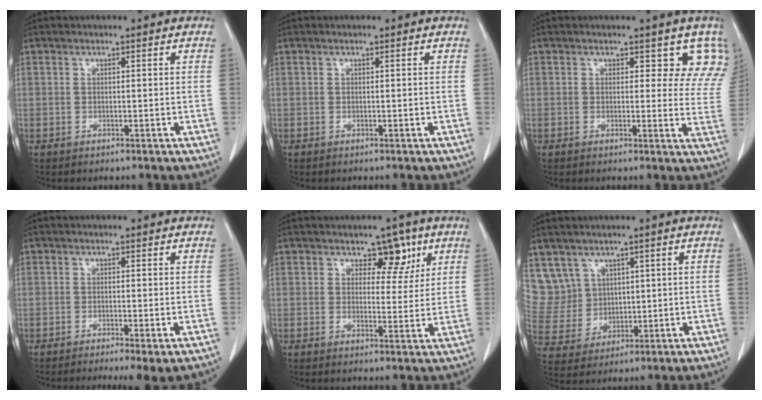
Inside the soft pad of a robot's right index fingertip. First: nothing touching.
{"total": 0.0}
{"total": 6.4, "force": [5.1, 3.4, 1.9], "torque": [0.010, -0.014, 0.029]}
{"total": 4.5, "force": [-2.8, 0.4, 3.4], "torque": [-0.045, -0.012, -0.039]}
{"total": 4.8, "force": [2.7, 3.1, 2.6], "torque": [-0.019, 0.002, 0.035]}
{"total": 9.0, "force": [4.6, 7.7, 0.4], "torque": [-0.023, 0.034, 0.115]}